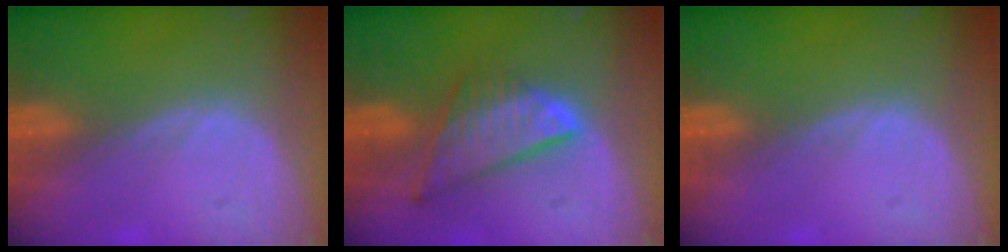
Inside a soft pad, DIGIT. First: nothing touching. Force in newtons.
{"total": 8.4, "press": 7.2, "slide": 4.3}
{"total": 0.0}